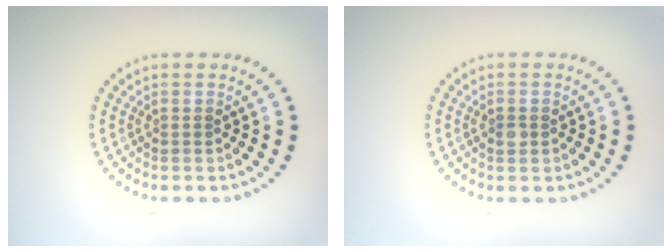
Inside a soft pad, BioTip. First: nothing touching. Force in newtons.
{"total": 0.9, "press": 0.9, "slide": 0.1}